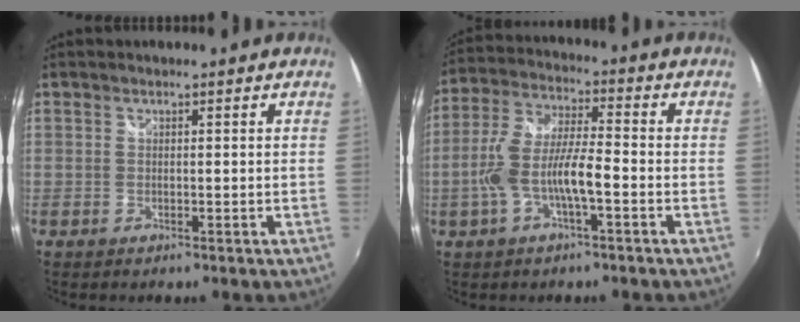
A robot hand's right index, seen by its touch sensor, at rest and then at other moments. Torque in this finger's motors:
{"motor_torque": [0.60, -0.33, 0.71, 0.19]}